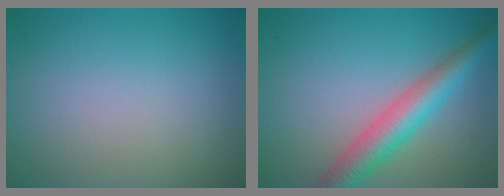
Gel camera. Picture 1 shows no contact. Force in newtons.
{"total": 5.4, "press": 5.4, "slide": 0.2}